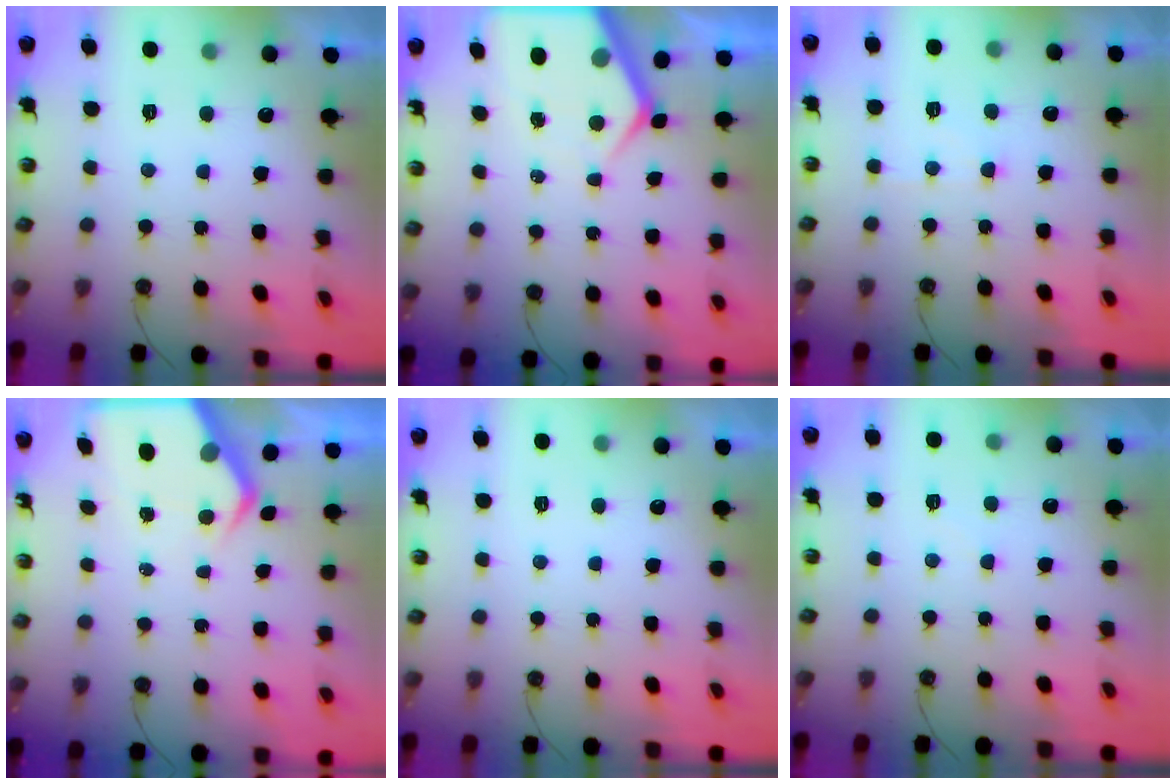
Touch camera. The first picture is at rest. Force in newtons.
{"total": 7.2, "press": 7.2, "slide": 0.6}
{"total": 5.4, "press": 5.3, "slide": 0.7}
{"total": 6.6, "press": 6.6, "slide": 0.7}
{"total": 0.0}
{"total": 2.8, "press": 2.8, "slide": 0.4}